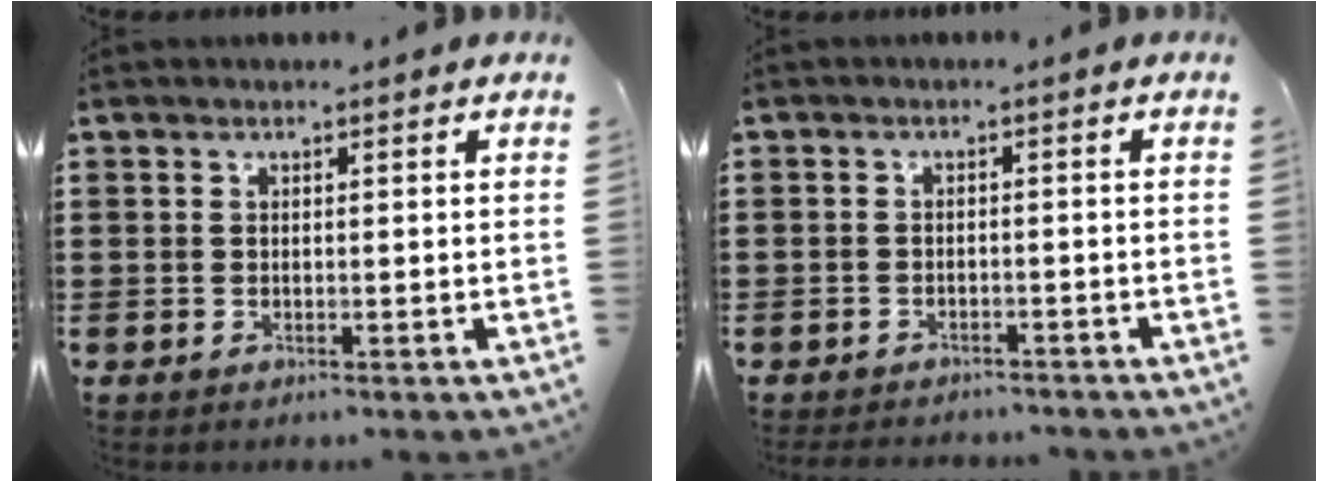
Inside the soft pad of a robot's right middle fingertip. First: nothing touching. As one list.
[{"total": 2.0, "force": [-1.9, 0.4, -0.2], "torque": [-0.002, 0.000, -0.044]}]